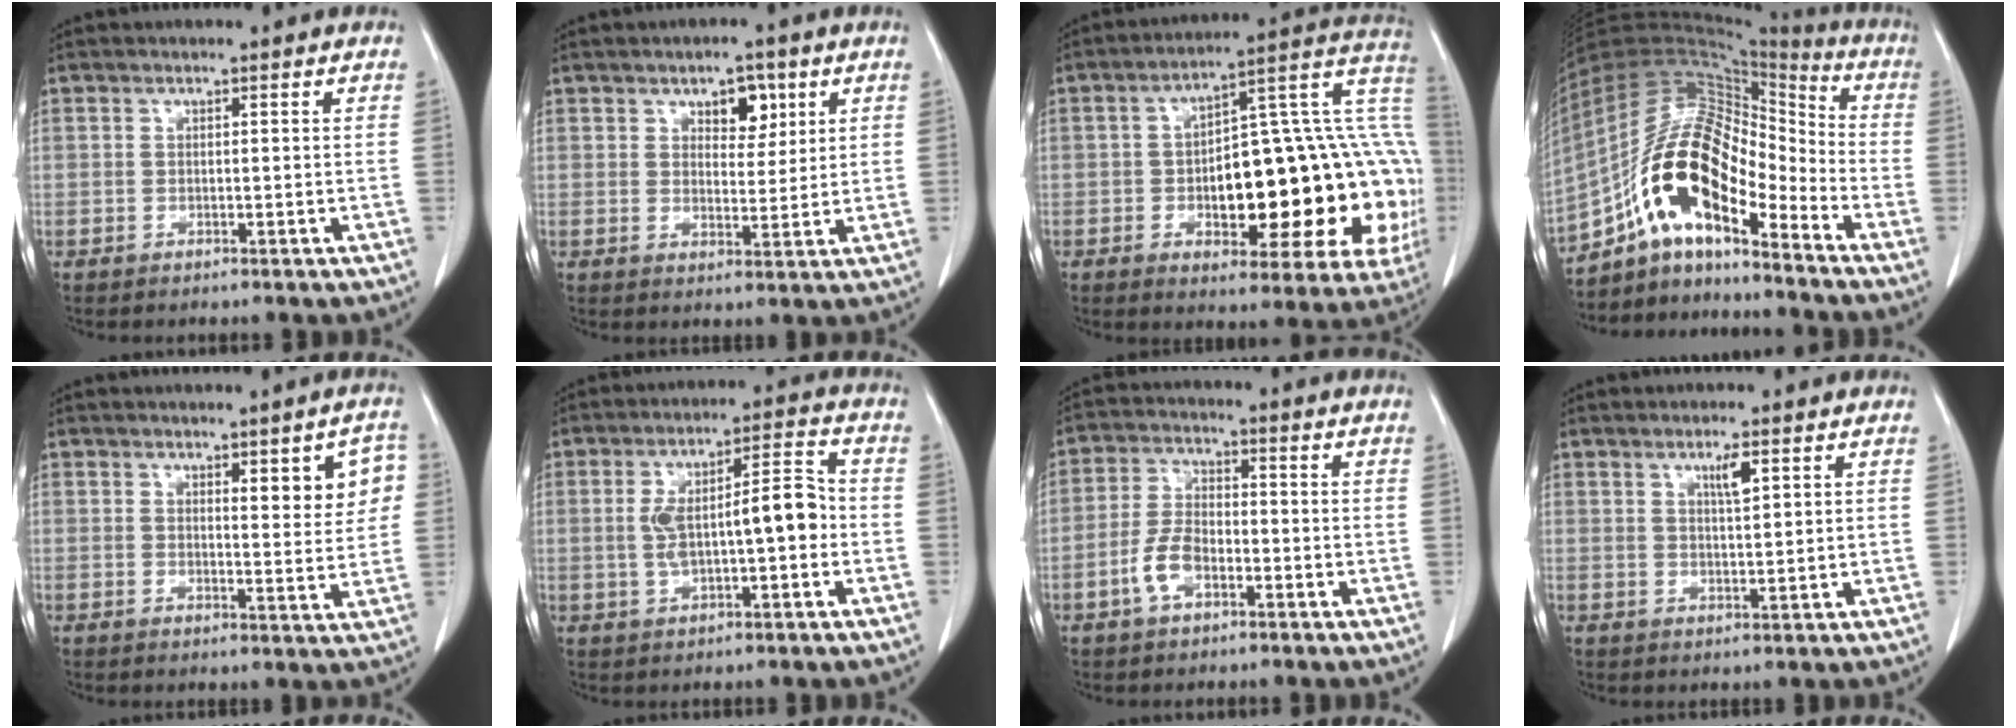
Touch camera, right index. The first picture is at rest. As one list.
[{"total": 4.6, "force": [2.4, 2.4, 3.1], "torque": [-0.039, 0.004, 0.036]}, {"total": 28.5, "force": [-3.7, 9.1, 26.8], "torque": [-0.280, 0.048, -0.033]}, {"total": 17.5, "force": [-10.3, 5.7, 13.0], "torque": [-0.251, 0.039, -0.181]}, {"total": 6.4, "force": [2.3, 1.8, 5.7], "torque": [-0.062, 0.002, 0.027]}, {"total": 9.6, "force": [-0.8, 2.7, 9.2], "torque": [-0.165, 0.031, -0.009]}, {"total": 5.8, "force": [-2.7, 2.9, 4.3], "torque": [-0.096, 0.009, -0.055]}, {"total": 2.6, "force": [1.4, 0.1, 2.2], "torque": [-0.039, -0.003, 0.024]}]